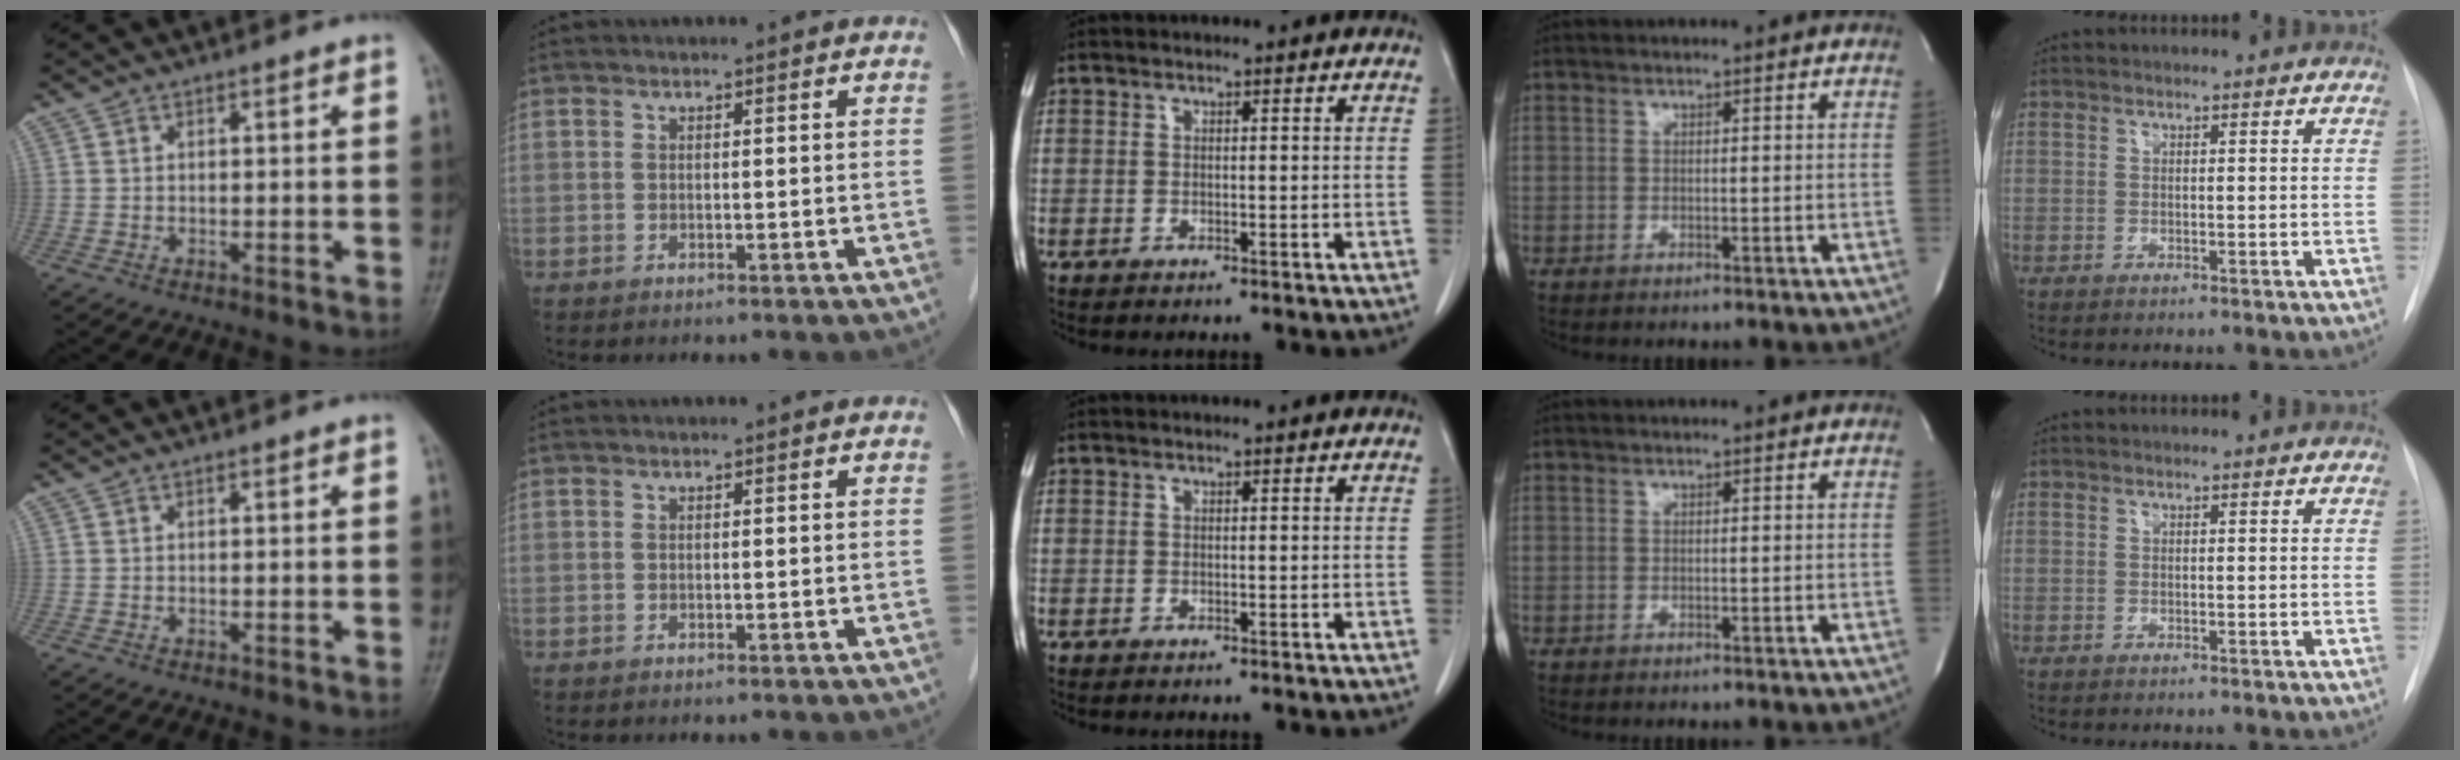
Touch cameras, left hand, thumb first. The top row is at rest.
{}